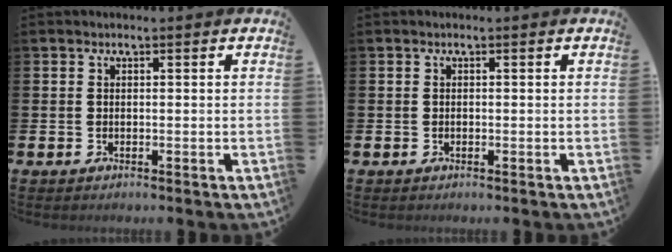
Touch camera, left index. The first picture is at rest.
{"total": 0.0}